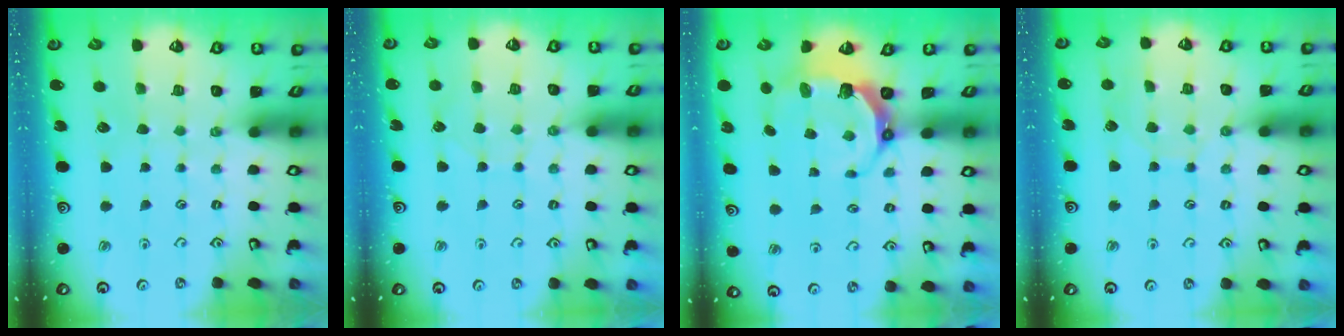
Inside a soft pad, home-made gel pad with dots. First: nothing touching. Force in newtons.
{"total": 5.7, "press": 5.7, "slide": 0.5}
{"total": 6.7, "press": 5.0, "slide": 4.4}
{"total": 5.8, "press": 5.8, "slide": 0.6}